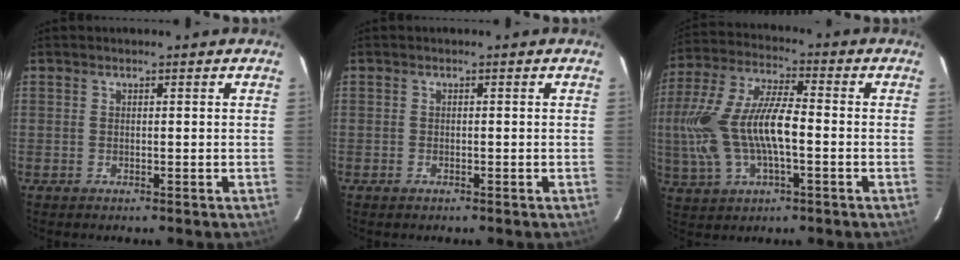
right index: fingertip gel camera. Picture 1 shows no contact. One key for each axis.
{"total": 0.9, "fx": -0.6, "fy": 0.5, "fz": 0.2, "tx": -0.005, "ty": 0.001, "tz": -0.011}
{"total": 16.6, "fx": -2.6, "fy": 6.5, "fz": 15.1, "tx": -0.317, "ty": 0.001, "tz": -0.046}